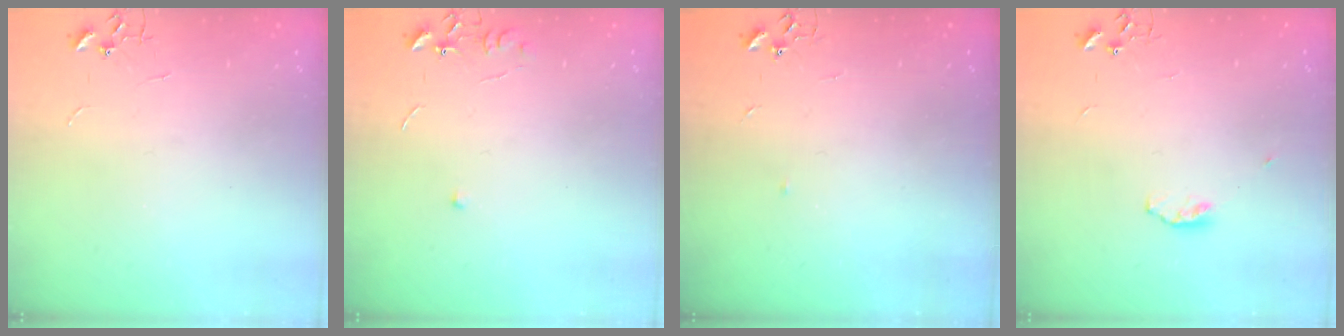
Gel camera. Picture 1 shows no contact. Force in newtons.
{"total": 4.5, "press": 4.5, "slide": 0.6}
{"total": 3.3, "press": 3.3, "slide": 0.5}
{"total": 3.6, "press": 3.5, "slide": 0.8}